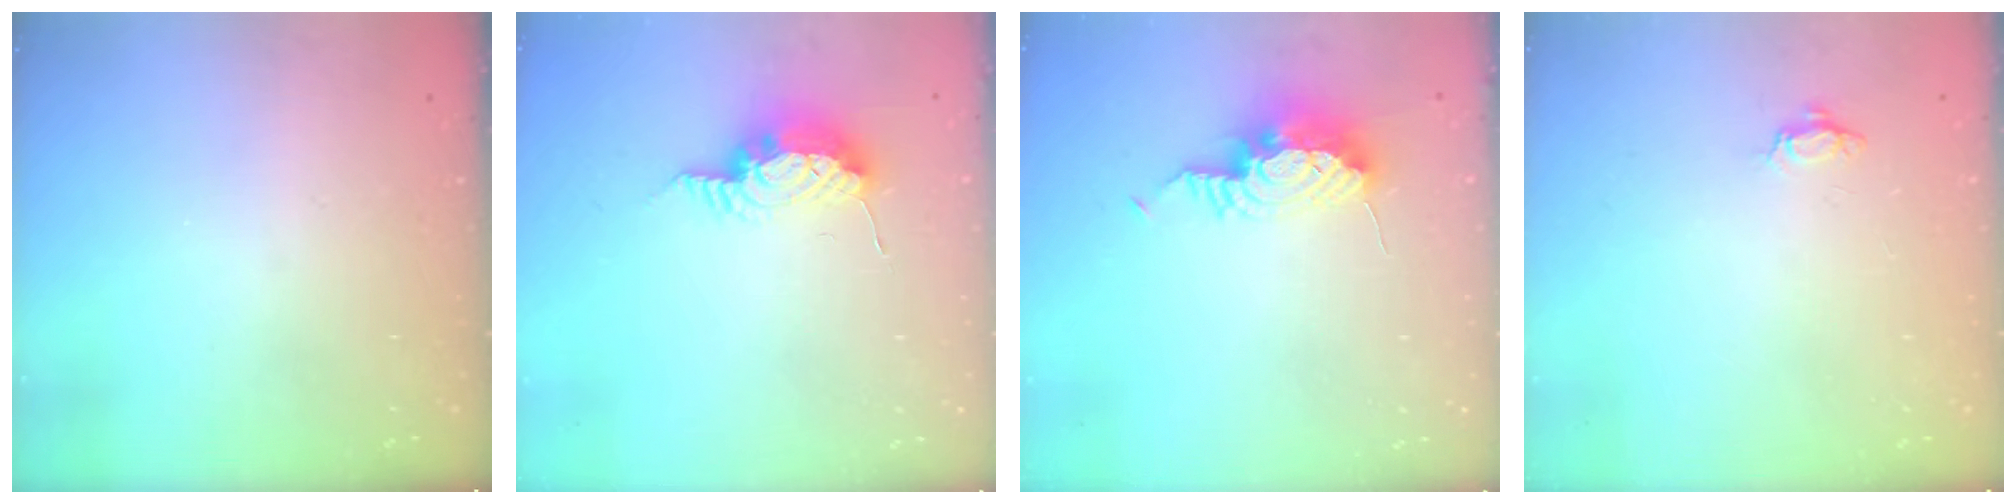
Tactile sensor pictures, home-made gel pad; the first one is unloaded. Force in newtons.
{"total": 8.9, "press": 8.7, "slide": 1.8}
{"total": 10.9, "press": 10.7, "slide": 2.3}
{"total": 3.5, "press": 3.5, "slide": 0.5}